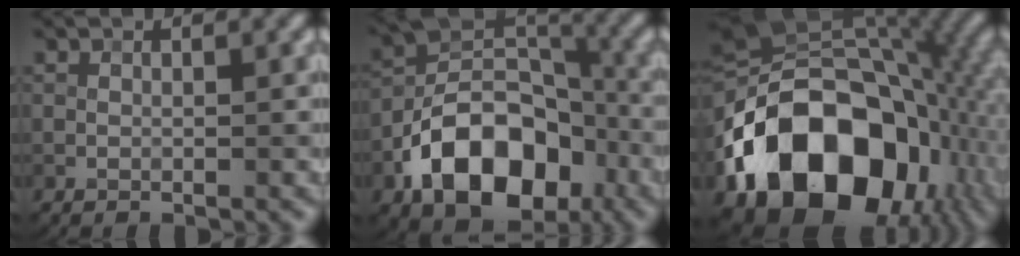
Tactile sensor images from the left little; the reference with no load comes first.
{"total": 12.2, "force": [-5.5, 7.4, 8.0], "torque": [-0.132, 0.001, -0.101]}
{"total": 19.7, "force": [-6.7, 13.8, 12.5], "torque": [-0.215, -0.023, -0.111]}